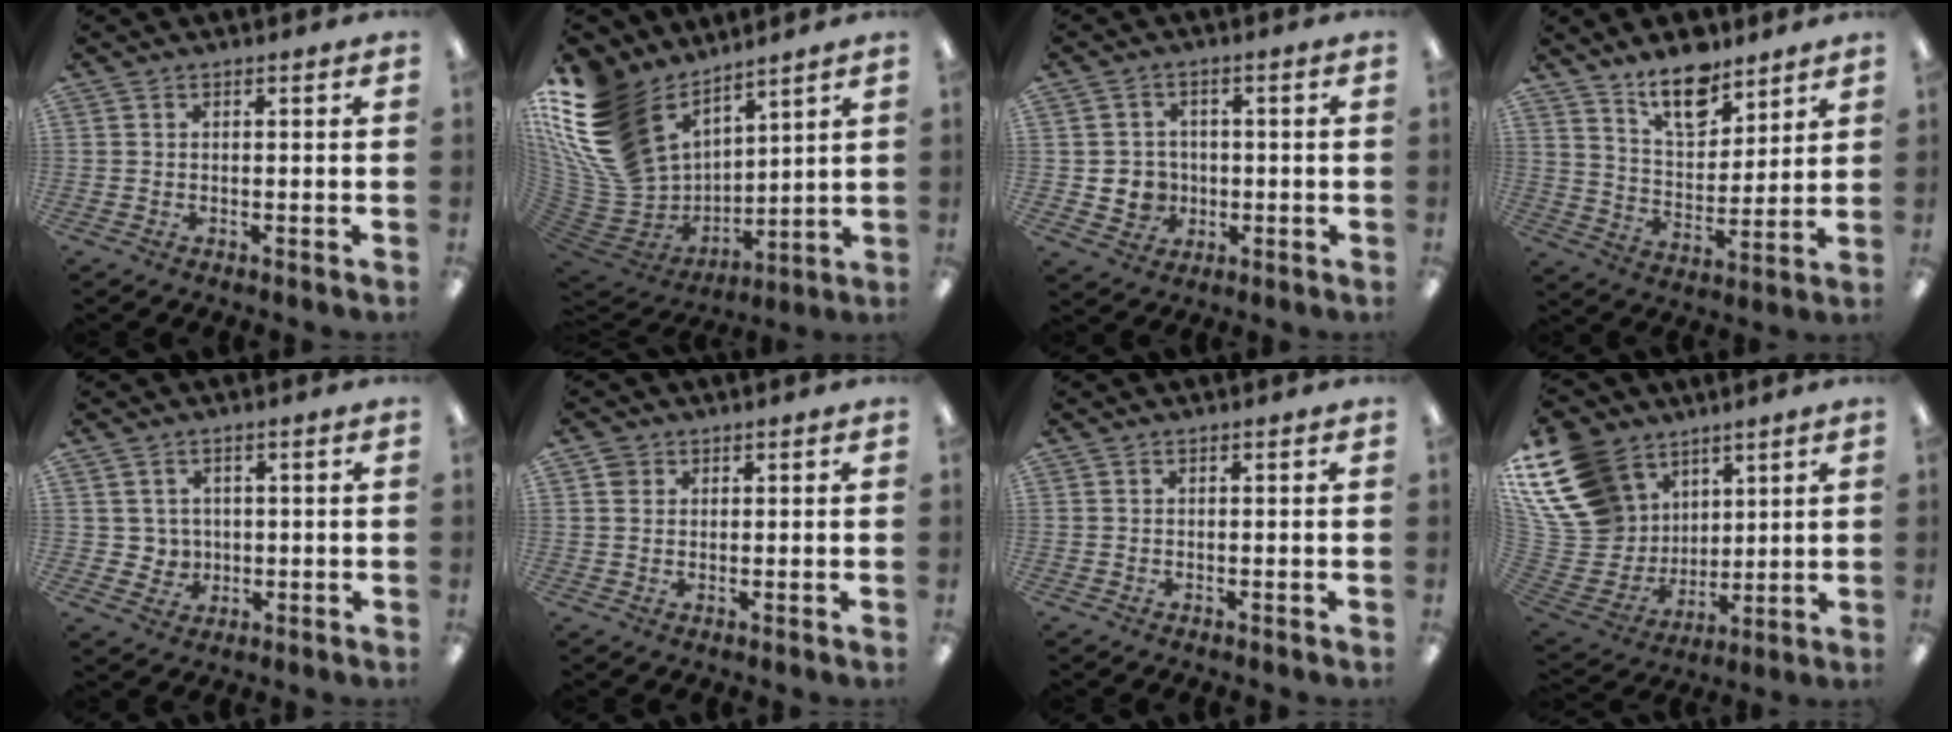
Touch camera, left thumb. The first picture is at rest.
{"total": 23.1, "force": [11.9, 15.2, 12.6], "torque": [-0.283, -0.075, 0.237]}
{"total": 5.5, "force": [-0.4, 5.4, 0.9], "torque": [-0.019, 0.010, -0.001]}
{"total": 13.8, "force": [10.4, 6.2, 6.5], "torque": [-0.091, -0.065, 0.186]}
{"total": 3.9, "force": [1.4, 3.6, -0.3], "torque": [0.004, -0.005, 0.024]}
{"total": 2.4, "force": [1.3, 2.0, 0.4], "torque": [-0.004, 0.001, 0.022]}
{"total": 0.0}
{"total": 21.6, "force": [11.0, 16.1, 9.2], "torque": [-0.228, -0.066, 0.225]}